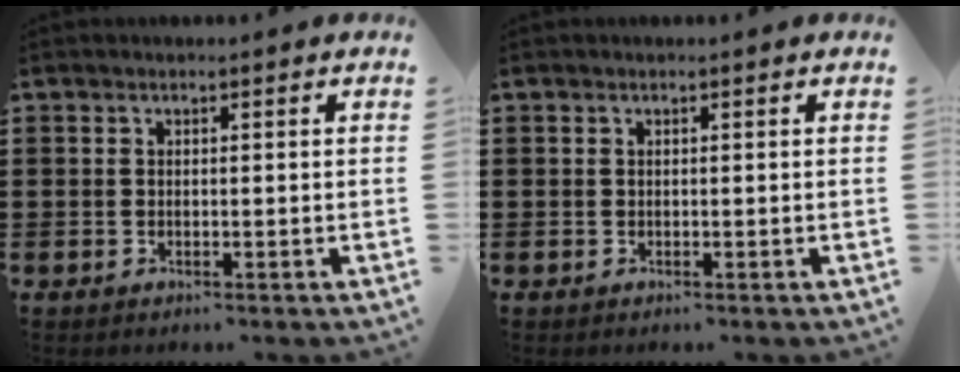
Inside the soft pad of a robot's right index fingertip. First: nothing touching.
{"total": 0.0}